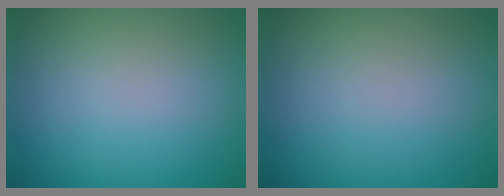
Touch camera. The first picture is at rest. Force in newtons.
{"total": 0.0}